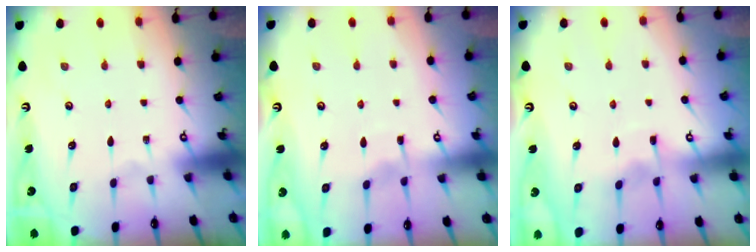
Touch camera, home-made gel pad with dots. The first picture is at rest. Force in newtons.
{"total": 2.8, "press": 2.7, "slide": 0.5}
{"total": 4.1, "press": 4.0, "slide": 0.6}